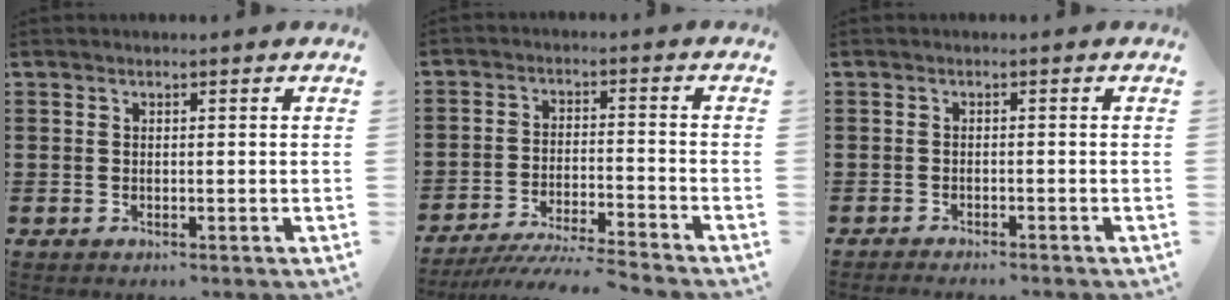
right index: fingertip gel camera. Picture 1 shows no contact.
{"total": 5.4, "force": [-5.1, -0.6, 1.7], "torque": [-0.036, -0.018, -0.101]}
{"total": 1.2, "force": [-1.1, -0.2, 0.1], "torque": [-0.005, -0.003, -0.022]}